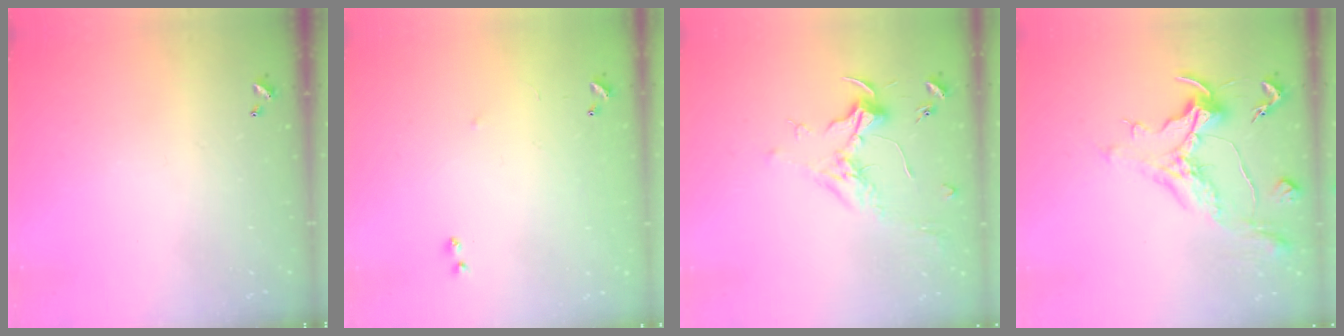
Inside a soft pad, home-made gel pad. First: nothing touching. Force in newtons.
{"total": 7.4, "press": 7.3, "slide": 0.6}
{"total": 1.8, "press": 1.7, "slide": 0.7}
{"total": 1.6, "press": 1.5, "slide": 0.6}